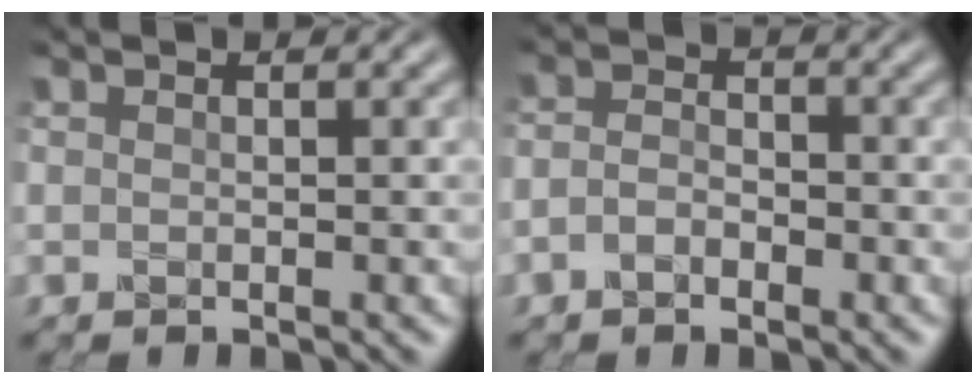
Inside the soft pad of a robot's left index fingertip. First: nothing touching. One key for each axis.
{"total": 1.7, "fx": -1.0, "fy": 1.0, "fz": 1.0, "tx": -0.022, "ty": 0.006, "tz": -0.022}